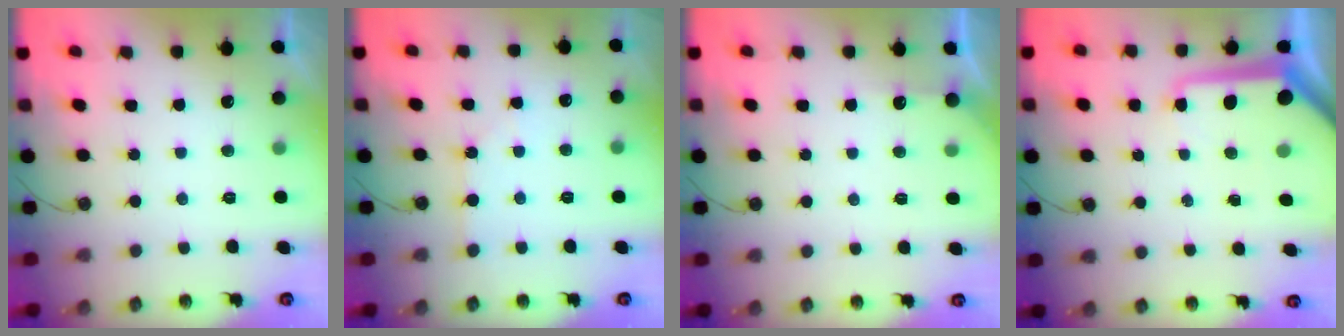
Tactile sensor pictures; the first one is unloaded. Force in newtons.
{"total": 1.7, "press": 1.7, "slide": 0.3}
{"total": 3.4, "press": 3.4, "slide": 0.3}
{"total": 10.4, "press": 10.4, "slide": 1.1}